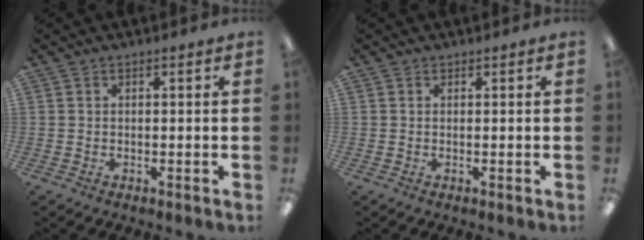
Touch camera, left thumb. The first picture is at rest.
{"total": 0.0}